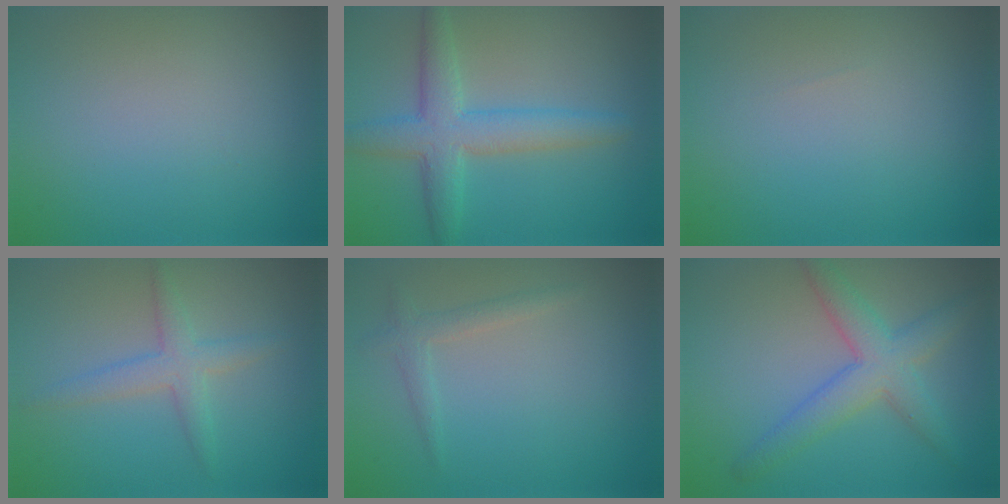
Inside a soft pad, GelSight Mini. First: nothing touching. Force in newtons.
{"total": 4.9, "press": 4.9, "slide": 0.1}
{"total": 0.0}
{"total": 2.7, "press": 2.7, "slide": 0.1}
{"total": 1.5, "press": 1.5, "slide": 0.0}
{"total": 4.7, "press": 4.7, "slide": 0.1}